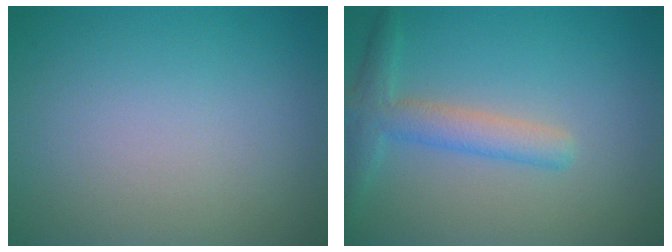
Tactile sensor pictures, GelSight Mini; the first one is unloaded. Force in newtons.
{"total": 3.3, "press": 3.3, "slide": 0.2}